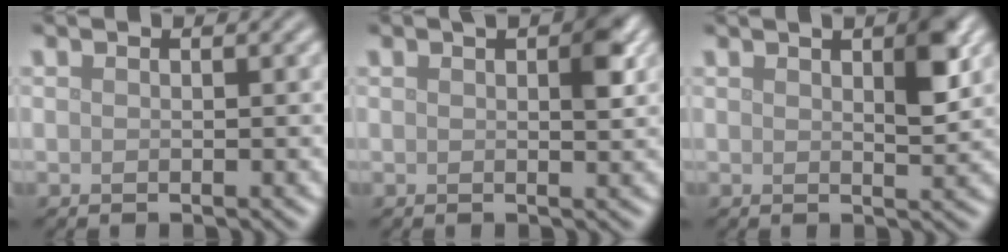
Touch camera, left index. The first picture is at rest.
{"total": 2.8, "force": [1.0, 1.0, 2.4], "torque": [-0.028, 0.004, 0.015]}
{"total": 3.3, "force": [1.5, 0.8, 2.9], "torque": [-0.040, 0.003, 0.023]}